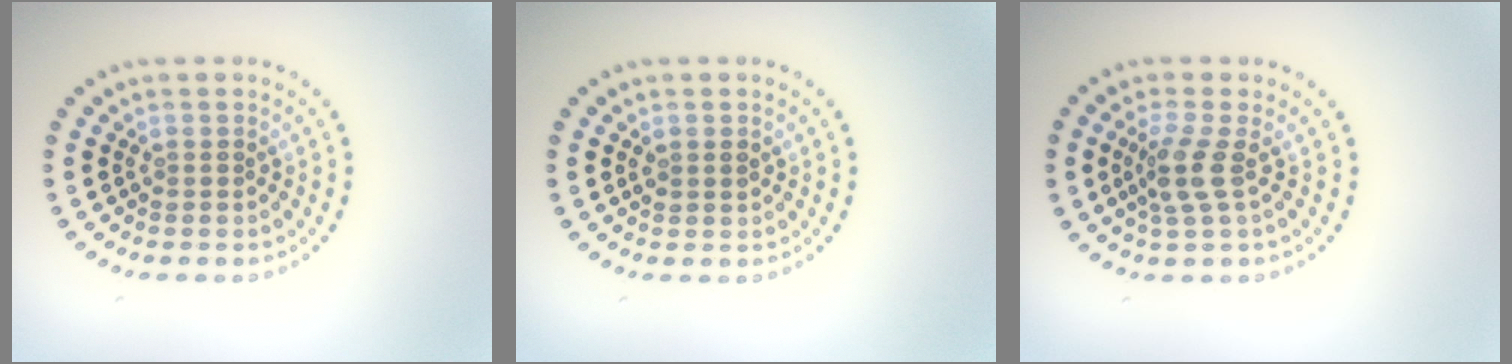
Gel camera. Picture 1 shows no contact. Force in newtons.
{"total": 0.9, "press": 0.9, "slide": 0.3}
{"total": 2.5, "press": 1.9, "slide": 1.6}